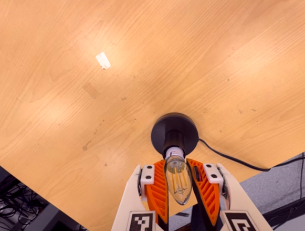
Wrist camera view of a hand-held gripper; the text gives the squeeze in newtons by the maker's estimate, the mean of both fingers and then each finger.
{"total": 16.5, "left": 17.6, "right": 15.4}